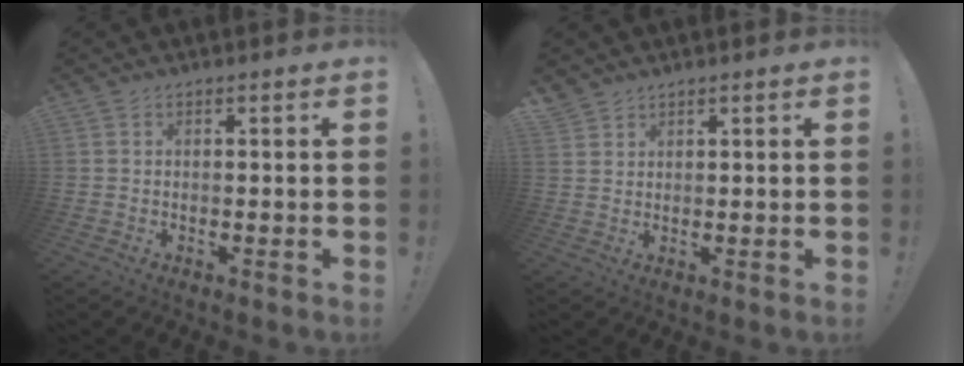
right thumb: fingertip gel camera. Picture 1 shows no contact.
{"total": 2.5, "force": [2.2, 1.1, 0.3], "torque": [-0.005, -0.014, 0.043]}